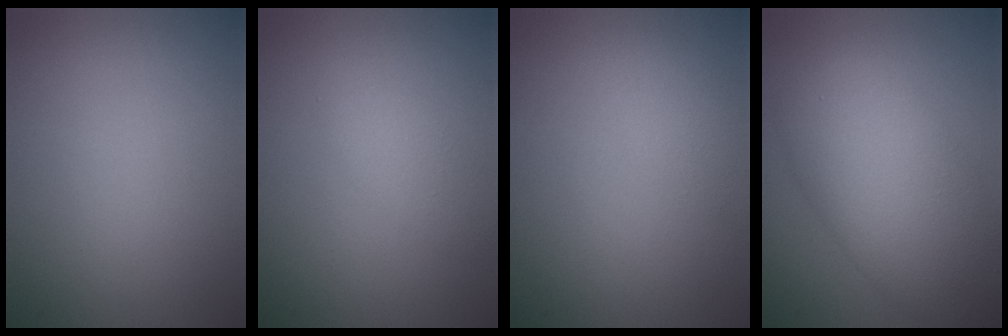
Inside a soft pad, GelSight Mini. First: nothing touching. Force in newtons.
{"total": 2.1, "press": 2.1, "slide": 0.0}
{"total": 2.1, "press": 2.1, "slide": 0.1}
{"total": 9.3, "press": 9.2, "slide": 0.4}